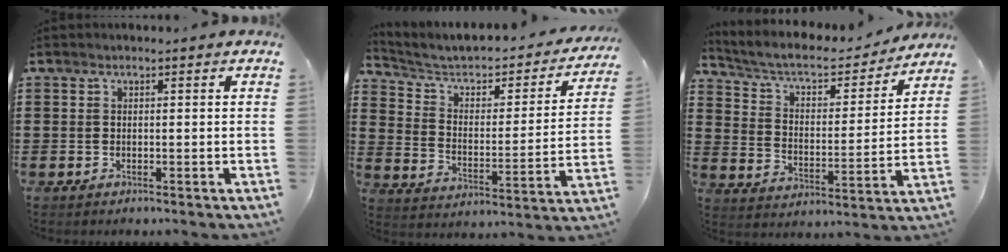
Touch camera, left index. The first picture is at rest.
{"total": 4.2, "force": [2.7, 2.3, 2.2], "torque": [-0.061, -0.021, 0.035]}
{"total": 6.3, "force": [5.4, 1.9, 2.6], "torque": [-0.076, -0.035, 0.090]}